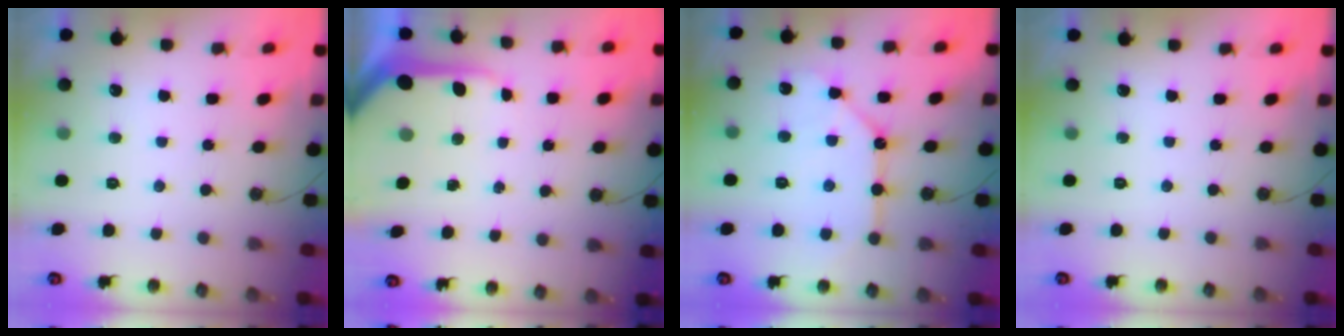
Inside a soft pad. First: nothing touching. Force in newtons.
{"total": 7.8, "press": 7.8, "slide": 0.7}
{"total": 13.1, "press": 13.1, "slide": 1.5}
{"total": 0.0}